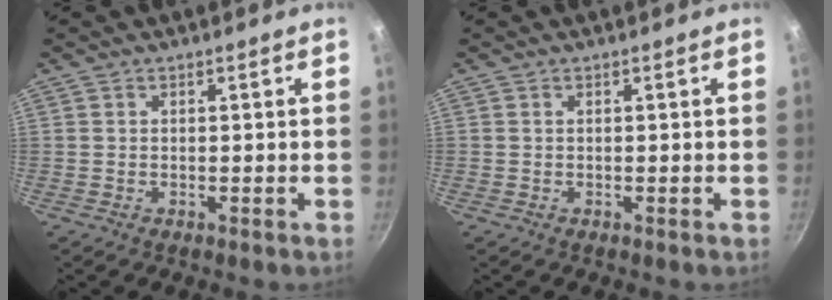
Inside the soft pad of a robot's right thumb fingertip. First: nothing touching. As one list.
[{"total": 0.0}]